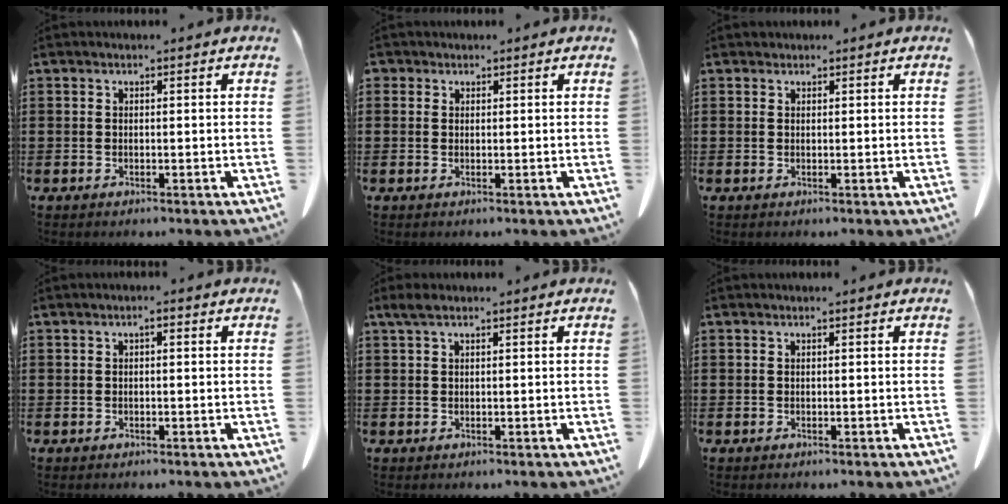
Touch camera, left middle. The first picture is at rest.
{"total": 0.8, "force": [0.5, 0.7, 0.1], "torque": [-0.004, 0.004, 0.009]}
{"total": 0.6, "force": [0.5, 0.3, 0.0], "torque": [-0.002, 0.000, 0.011]}
{"total": 1.0, "force": [-0.2, 0.4, 0.9], "torque": [-0.019, 0.002, -0.004]}
{"total": 1.6, "force": [0.8, 0.5, 1.3], "torque": [-0.028, 0.004, 0.013]}
{"total": 0.0}